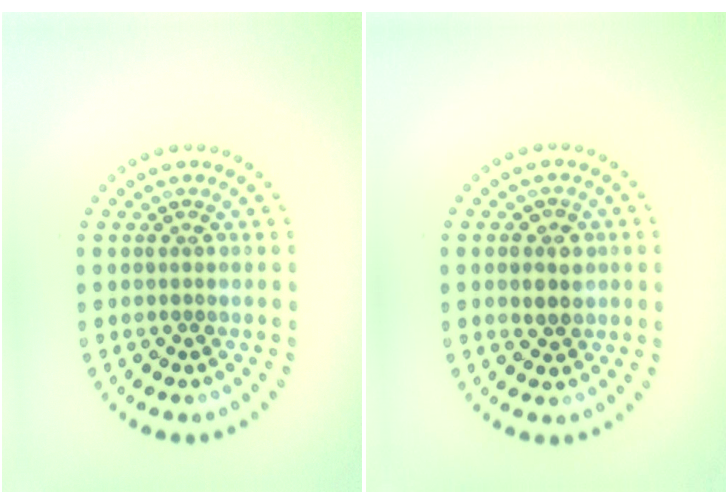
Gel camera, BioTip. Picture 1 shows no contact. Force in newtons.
{"total": 2.1, "press": 2.0, "slide": 0.6}